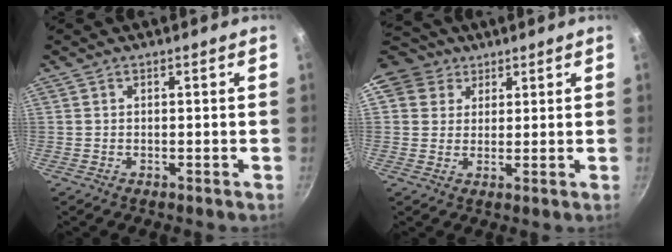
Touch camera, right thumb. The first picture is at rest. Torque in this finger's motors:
{"motor_torque": [0.19, 1.49, 0.46, -0.29, 0.15]}